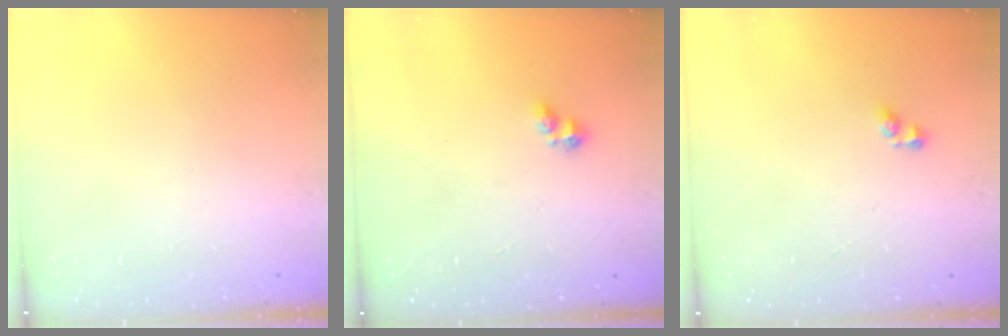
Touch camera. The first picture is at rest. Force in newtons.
{"total": 1.8, "press": 1.7, "slide": 0.5}
{"total": 2.9, "press": 2.9, "slide": 0.4}